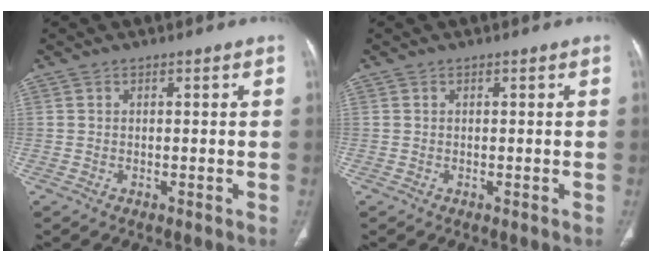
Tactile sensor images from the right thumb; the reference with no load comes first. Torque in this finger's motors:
{"motor_torque": [-0.02, 0.15, 0.00, 0.00, 0.00]}